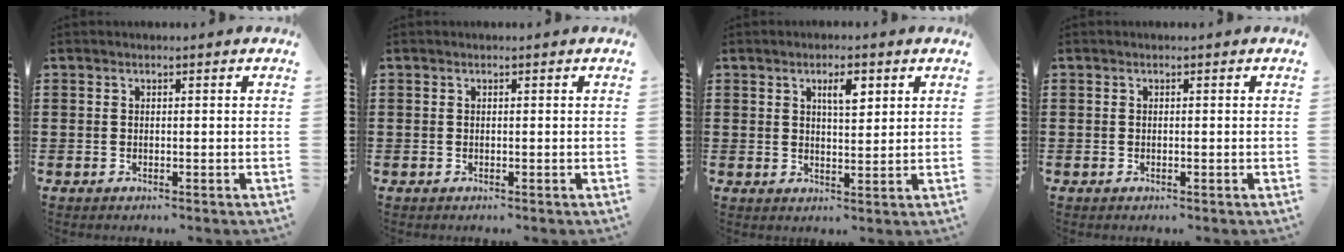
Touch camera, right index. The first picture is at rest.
{"total": 0.0}
{"total": 3.8, "force": [1.8, 1.2, 3.0], "torque": [-0.049, 0.002, 0.026]}
{"total": 0.0}